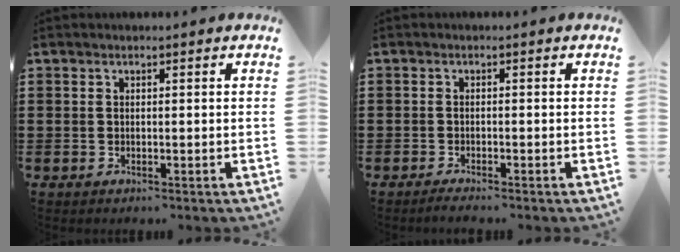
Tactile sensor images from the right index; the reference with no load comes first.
{"total": 1.2, "force": [-1.2, -0.1, 0.2], "torque": [-0.004, -0.003, -0.023]}